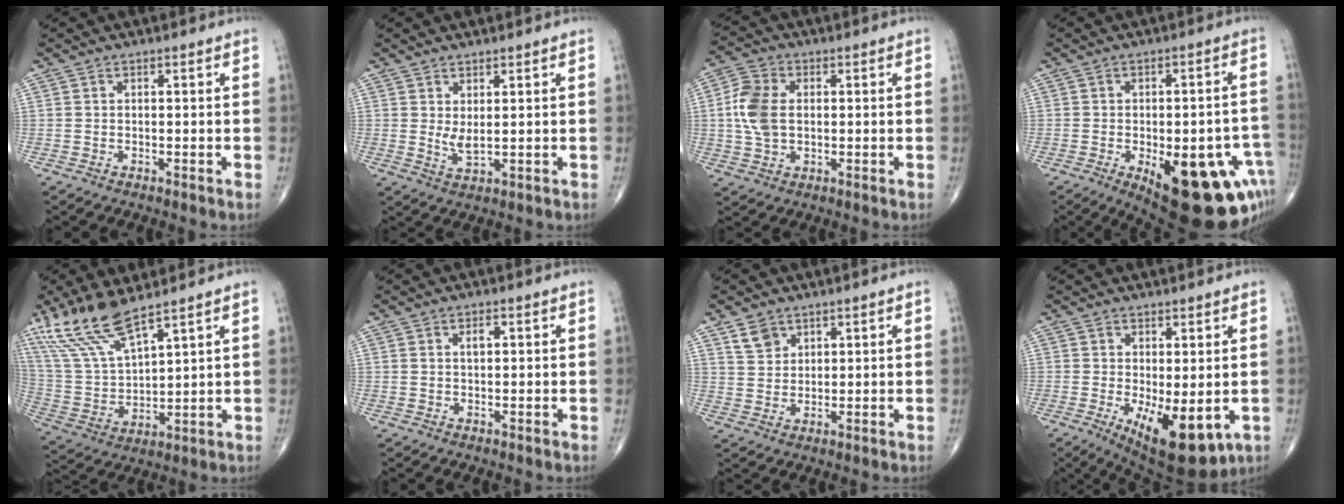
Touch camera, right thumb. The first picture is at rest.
{"total": 3.0, "force": [0.7, 0.9, 2.7], "torque": [-0.052, -0.015, 0.019]}
{"total": 8.4, "force": [0.5, 5.6, 6.2], "torque": [-0.128, 0.010, 0.010]}
{"total": 24.4, "force": [-9.4, 10.1, 20.1], "torque": [-0.178, 0.017, -0.103]}
{"total": 13.5, "force": [10.1, 3.4, 8.4], "torque": [-0.174, -0.043, 0.214]}
{"total": 1.6, "force": [0.5, 0.8, 1.3], "torque": [-0.018, 0.001, 0.008]}
{"total": 4.2, "force": [2.7, 2.9, 1.4], "torque": [-0.011, -0.017, 0.057]}
{"total": 11.9, "force": [-3.1, 4.8, 10.4], "torque": [-0.144, -0.021, -0.027]}